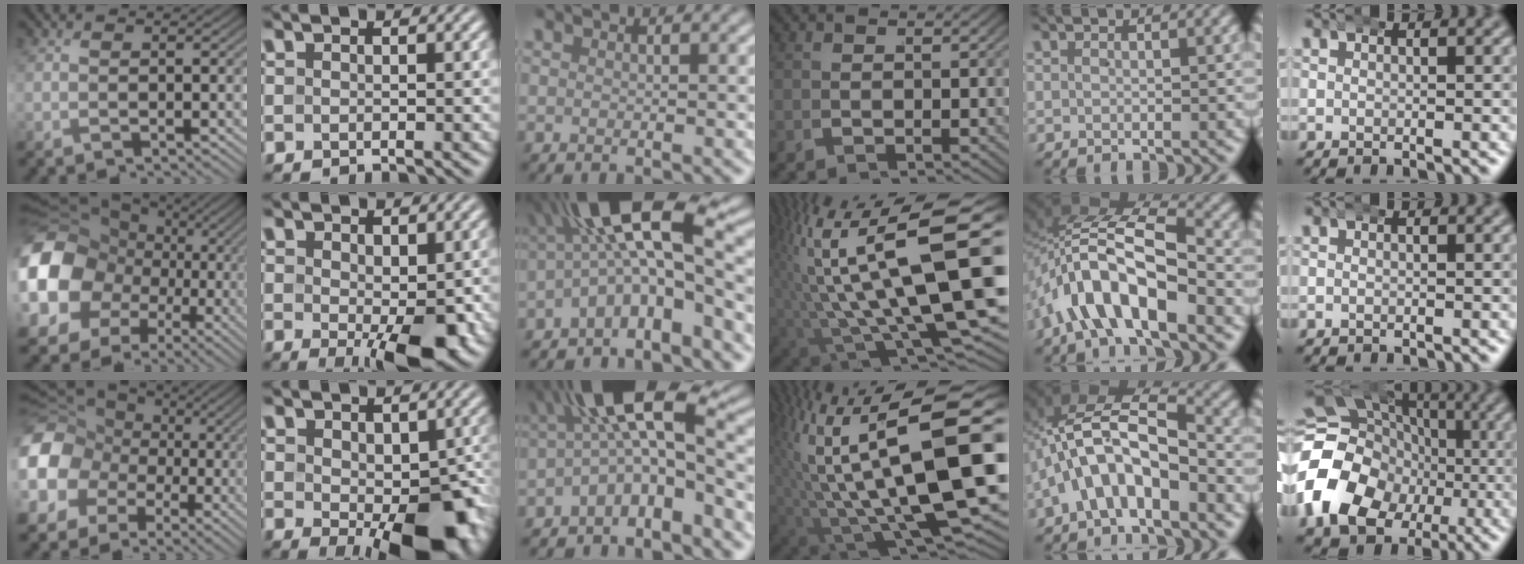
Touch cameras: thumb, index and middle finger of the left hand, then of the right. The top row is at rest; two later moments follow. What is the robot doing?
{"motion": "wrap", "object": "arm wrap"}